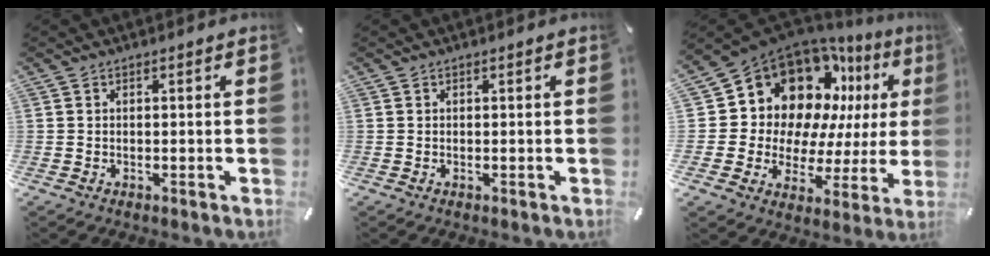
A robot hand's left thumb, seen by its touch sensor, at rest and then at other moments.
{"total": 0.0}
{"total": 15.6, "force": [9.8, 10.8, 5.7], "torque": [-0.086, -0.110, 0.182]}